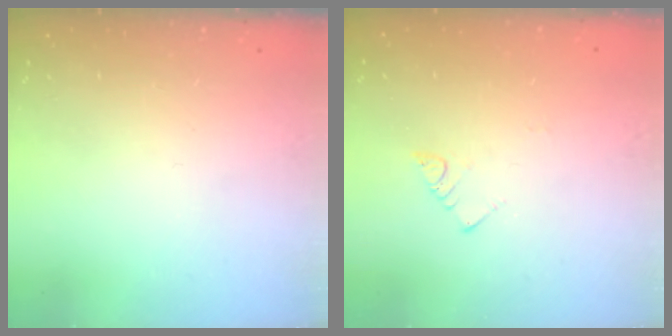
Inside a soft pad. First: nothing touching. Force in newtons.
{"total": 3.2, "press": 3.2, "slide": 0.2}